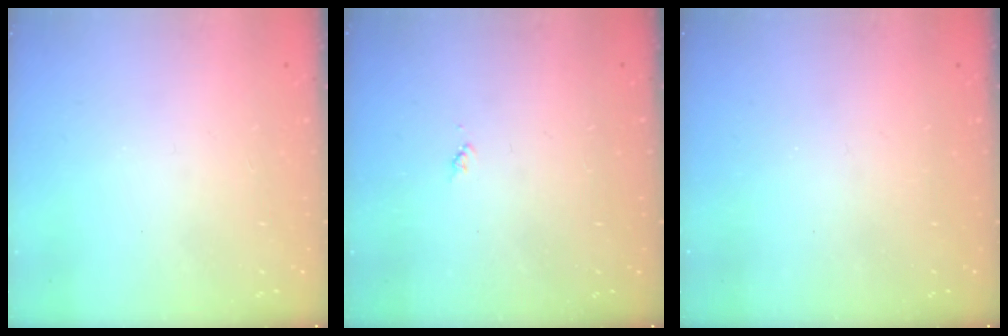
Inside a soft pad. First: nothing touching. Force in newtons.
{"total": 3.4, "press": 3.4, "slide": 0.5}
{"total": 0.0}